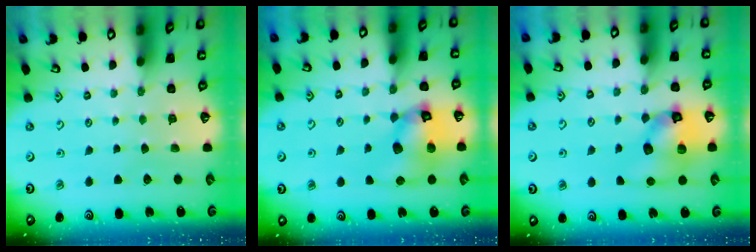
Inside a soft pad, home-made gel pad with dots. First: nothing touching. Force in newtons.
{"total": 12.3, "press": 12.2, "slide": 1.6}
{"total": 11.1, "press": 11.0, "slide": 1.5}